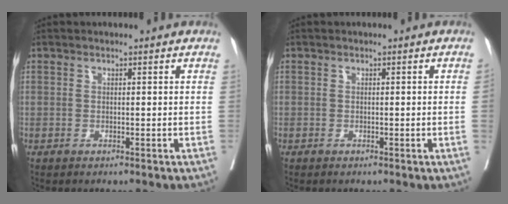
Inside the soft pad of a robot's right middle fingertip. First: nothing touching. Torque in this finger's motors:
{"motor_torque": [0.92, -1.19, -0.07, -0.21]}